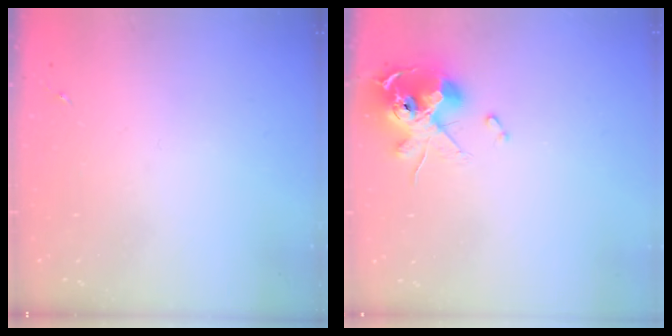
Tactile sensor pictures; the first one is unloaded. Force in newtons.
{"total": 13.0, "press": 12.9, "slide": 1.8}